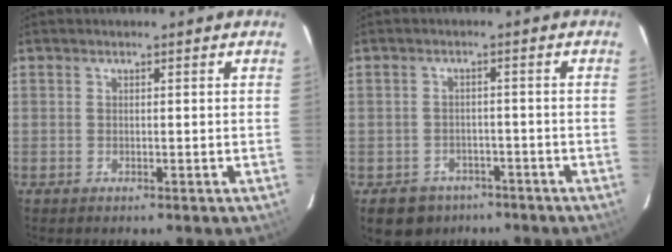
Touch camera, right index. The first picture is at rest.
{"total": 8.0, "force": [-5.1, 5.7, 2.1], "torque": [-0.056, 0.019, -0.063]}